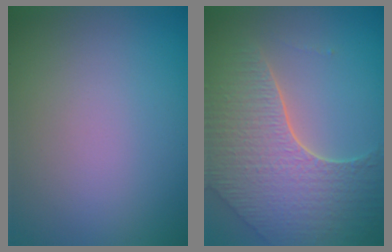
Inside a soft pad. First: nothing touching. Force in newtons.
{"total": 7.6, "press": 5.3, "slide": 5.5}